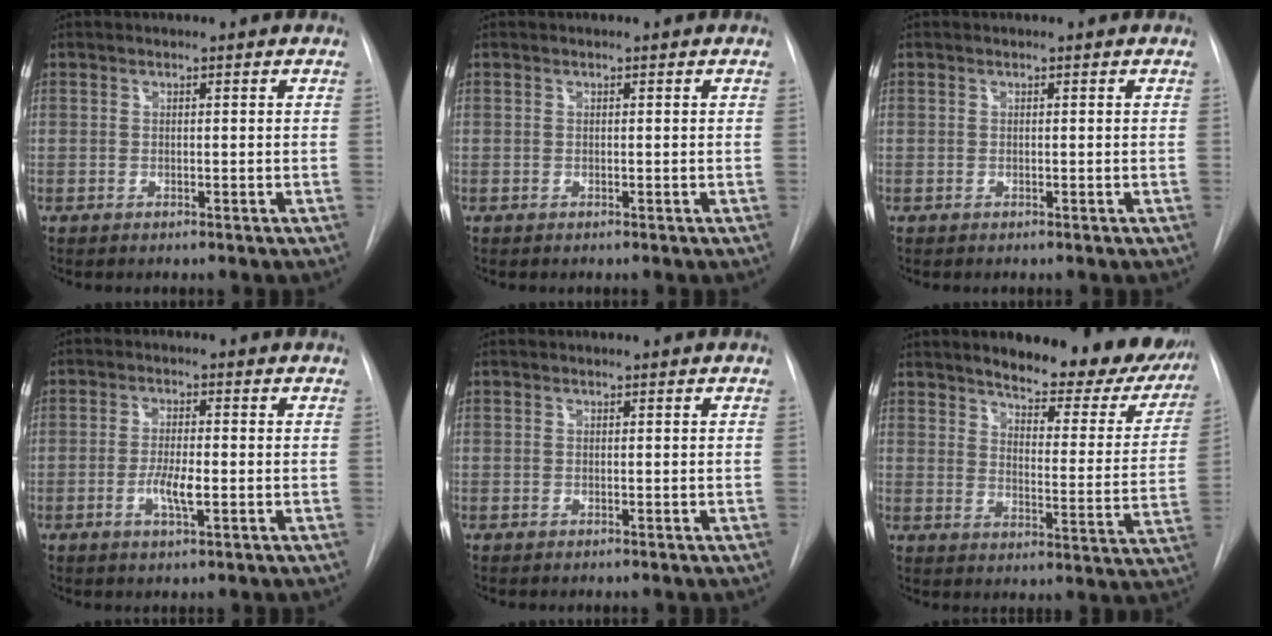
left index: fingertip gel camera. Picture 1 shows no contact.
{"total": 0.0}
{"total": 0.0}
{"total": 4.1, "force": [-1.1, 0.8, 3.9], "torque": [-0.075, -0.003, -0.020]}
{"total": 0.0}
{"total": 21.3, "force": [18.0, 6.0, 9.6], "torque": [-0.111, -0.047, 0.210]}